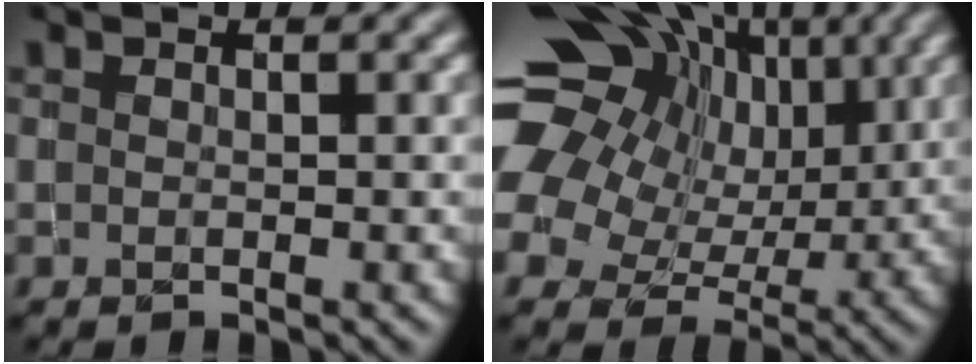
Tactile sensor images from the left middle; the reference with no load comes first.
{"total": 17.3, "force": [5.8, 13.2, 9.7], "torque": [-0.210, 0.046, 0.078]}